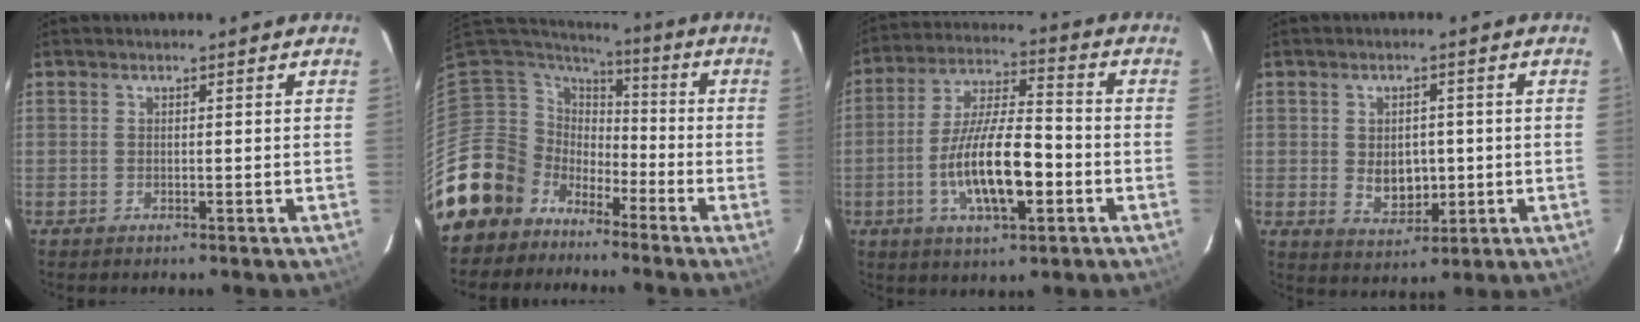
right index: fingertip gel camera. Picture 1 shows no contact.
{"total": 12.4, "force": [-7.7, 9.7, 0.8], "torque": [-0.049, 0.030, -0.147]}
{"total": 14.3, "force": [-4.2, 4.4, 13.0], "torque": [-0.252, -0.003, -0.073]}
{"total": 6.4, "force": [-0.4, 4.7, 4.4], "torque": [-0.077, -0.005, 0.008]}